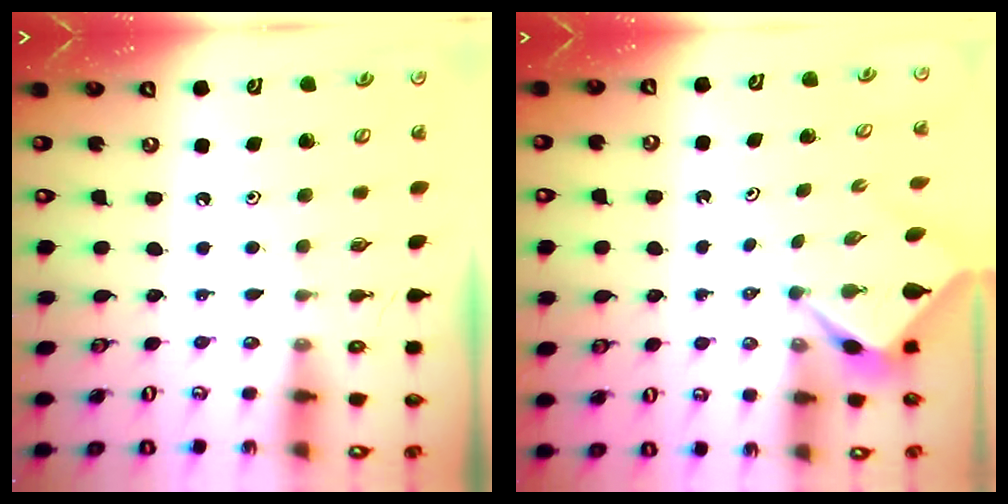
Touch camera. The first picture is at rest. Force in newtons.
{"total": 2.4, "press": 2.4, "slide": 0.3}